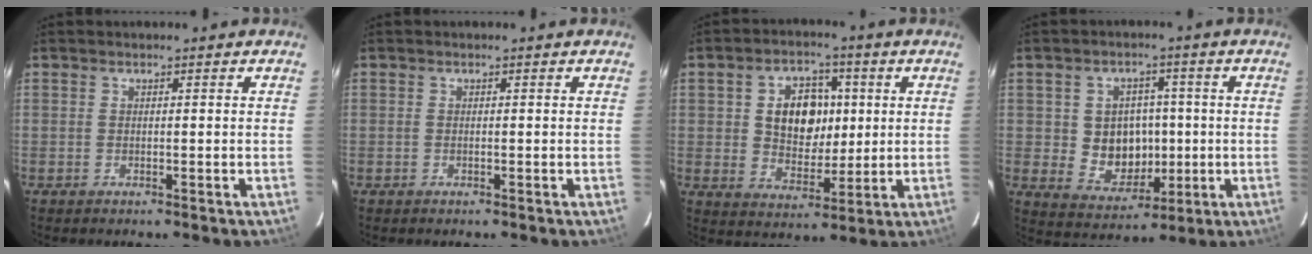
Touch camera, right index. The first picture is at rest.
{"total": 0.0}
{"total": 10.7, "force": [1.8, 7.6, 7.2], "torque": [-0.132, 0.014, 0.040]}
{"total": 9.3, "force": [-0.4, 8.2, 4.4], "torque": [-0.098, 0.009, 0.012]}